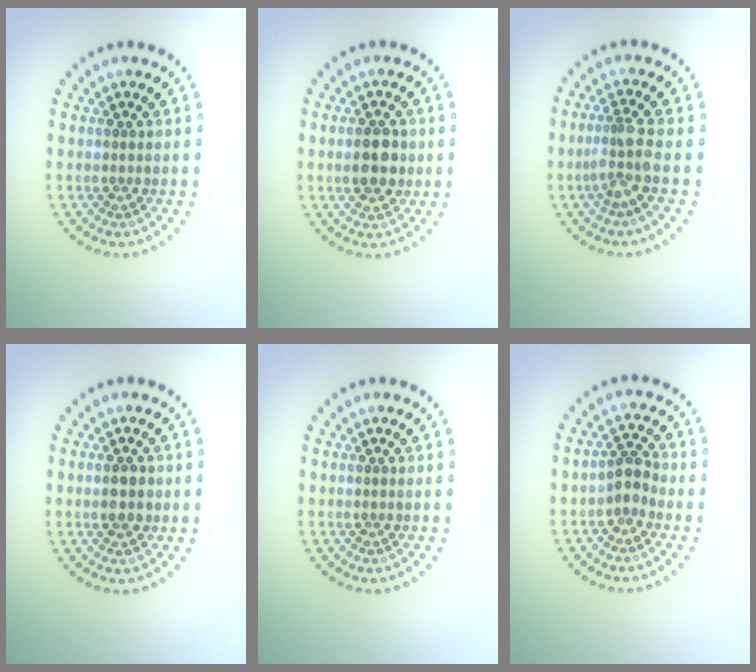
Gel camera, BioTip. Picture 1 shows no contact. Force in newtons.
{"total": 3.6, "press": 3.6, "slide": 0.1}
{"total": 2.6, "press": 1.9, "slide": 1.8}
{"total": 2.4, "press": 2.4, "slide": 0.1}
{"total": 0.0}
{"total": 1.8, "press": 1.5, "slide": 1.0}